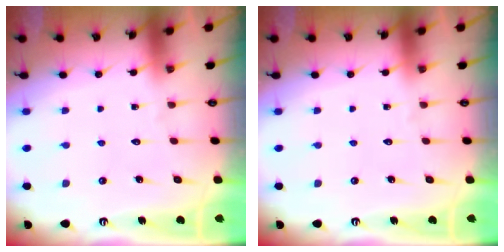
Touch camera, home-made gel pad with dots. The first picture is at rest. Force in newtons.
{"total": 0.0}